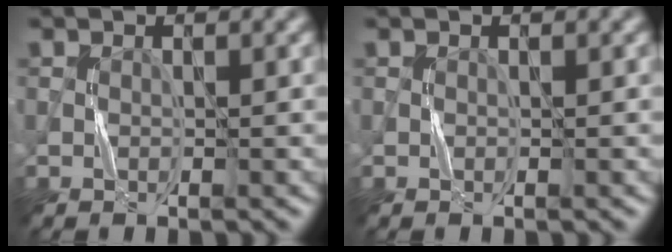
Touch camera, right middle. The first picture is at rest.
{"total": 0.0}